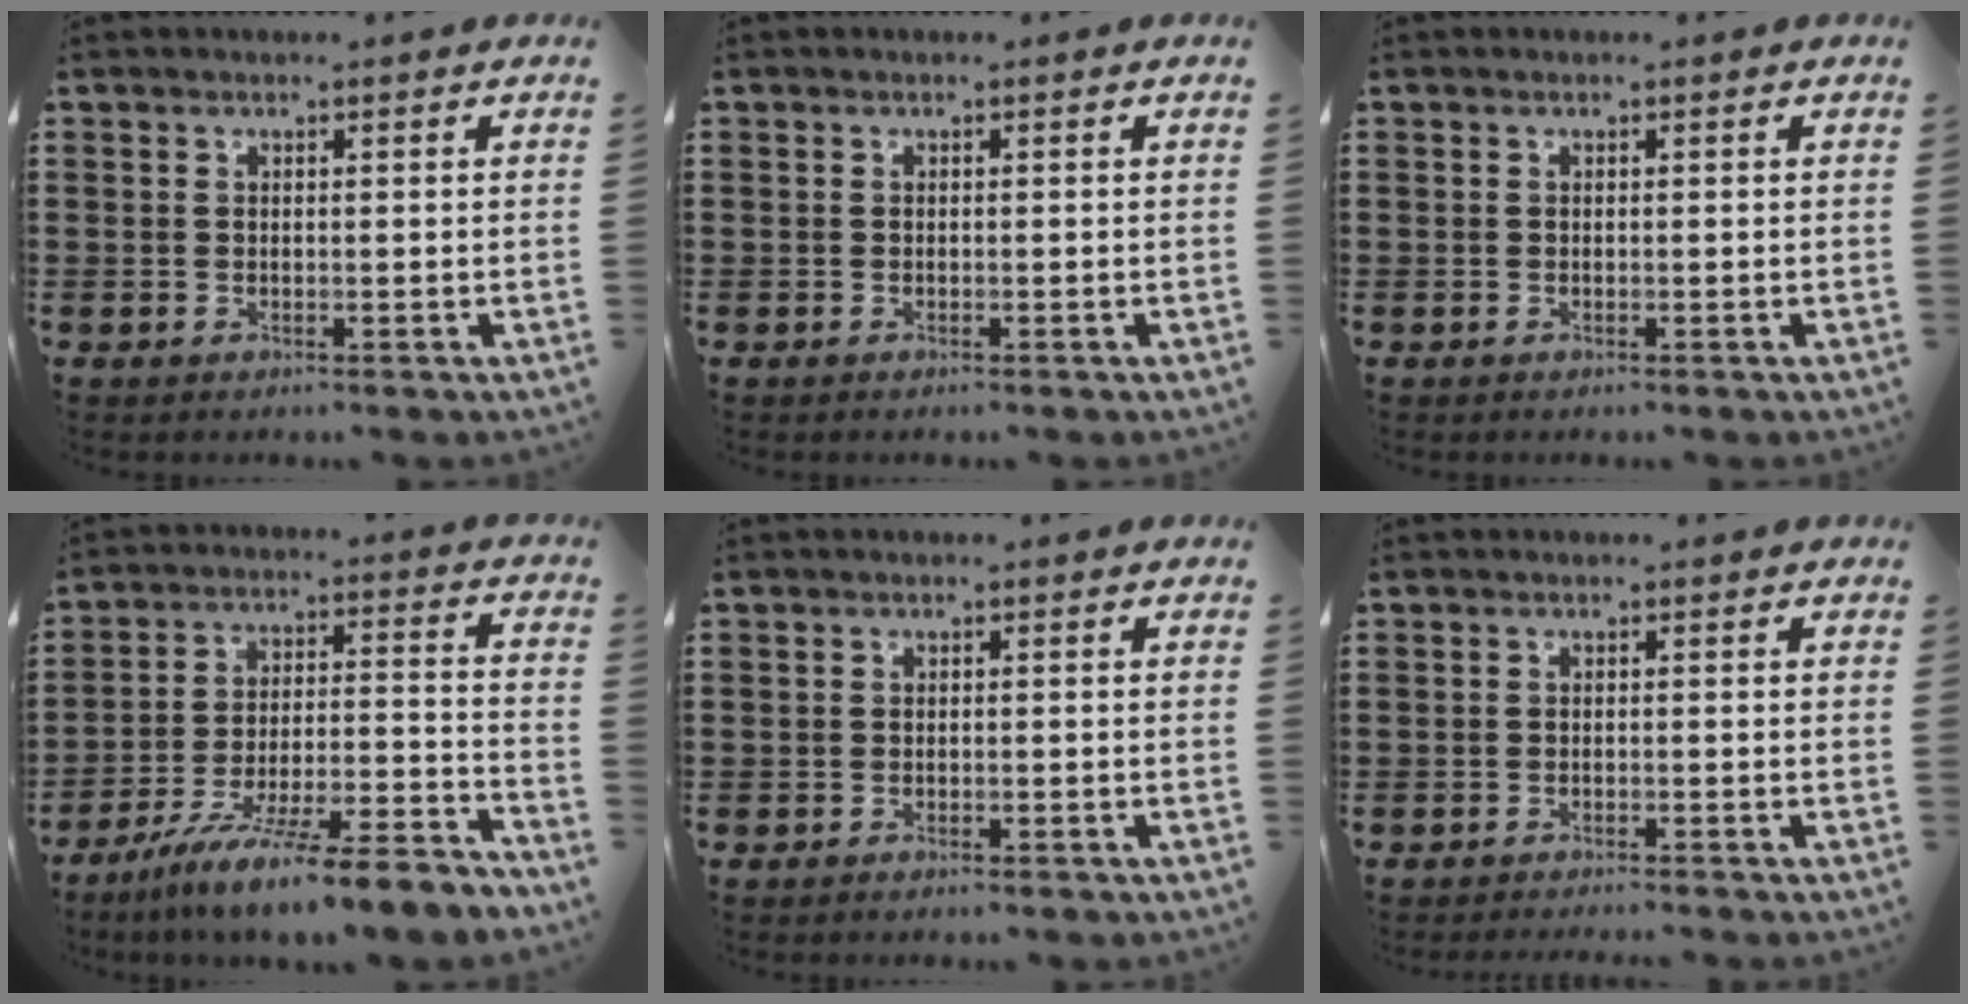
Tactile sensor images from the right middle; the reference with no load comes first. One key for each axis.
{"total": 0.0}
{"total": 0.0}
{"total": 10.8, "fx": -9.2, "fy": -0.6, "fz": 5.5, "tx": -0.089, "ty": 0.006, "tz": -0.177}
{"total": 1.0, "fx": -0.9, "fy": 0.1, "fz": 0.2, "tx": -0.008, "ty": -0.002, "tz": -0.018}
{"total": 1.1, "fx": -1.1, "fy": -0.2, "fz": 0.1, "tx": -0.003, "ty": 0.002, "tz": -0.023}